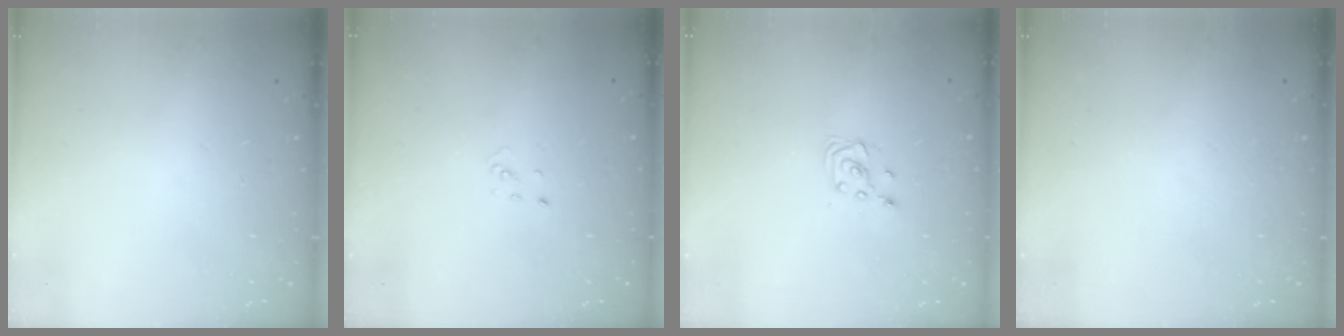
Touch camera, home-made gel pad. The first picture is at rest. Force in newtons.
{"total": 2.1, "press": 2.1, "slide": 0.1}
{"total": 2.9, "press": 2.9, "slide": 0.4}
{"total": 0.0}